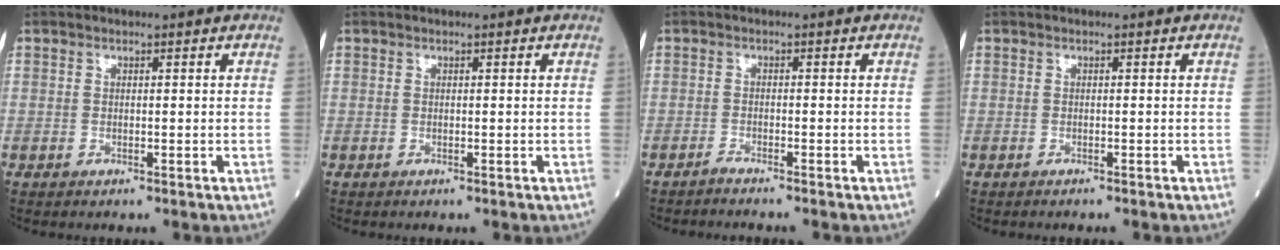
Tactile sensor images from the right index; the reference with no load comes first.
{"total": 0.0}
{"total": 1.5, "force": [-1.4, -0.4, 0.3], "torque": [-0.005, 0.000, -0.024]}
{"total": 0.8, "force": [-0.7, 0.0, 0.4], "torque": [-0.001, 0.000, -0.011]}